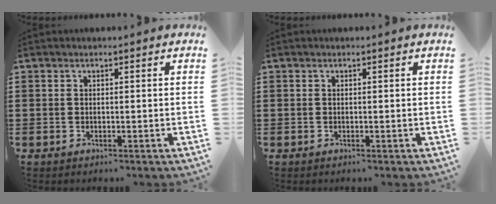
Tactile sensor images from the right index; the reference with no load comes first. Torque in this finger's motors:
{"motor_torque": [1.45, 0.69, 0.00, 0.01]}